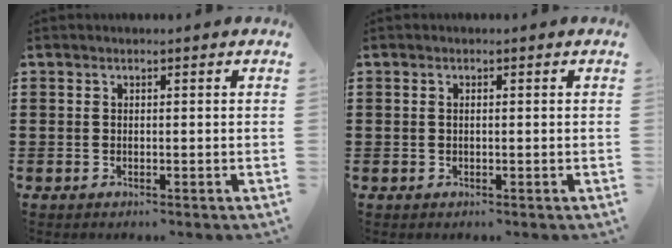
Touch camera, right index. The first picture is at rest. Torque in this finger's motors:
{"motor_torque": [-0.17, 0.27, -0.03, -0.01]}